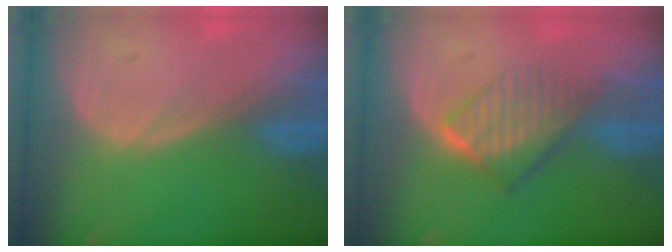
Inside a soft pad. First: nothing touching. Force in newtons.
{"total": 6.4, "press": 5.7, "slide": 2.9}